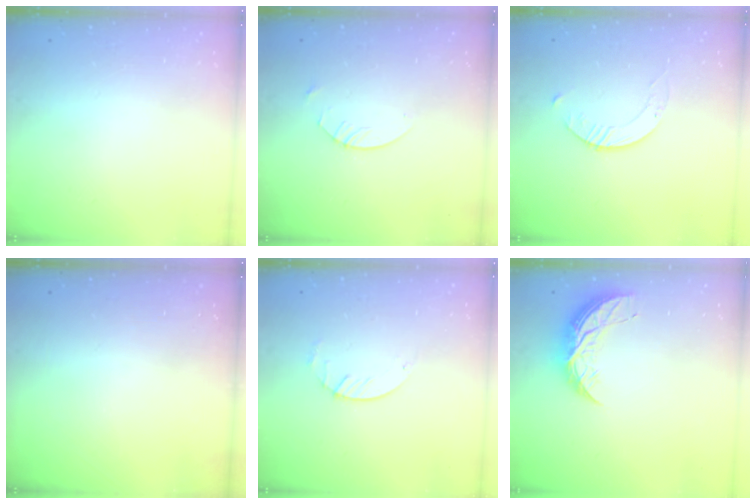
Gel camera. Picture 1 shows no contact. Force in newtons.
{"total": 2.4, "press": 2.4, "slide": 0.1}
{"total": 2.8, "press": 2.8, "slide": 0.3}
{"total": 0.0}
{"total": 1.8, "press": 1.8, "slide": 0.2}
{"total": 8.1, "press": 8.0, "slide": 0.5}